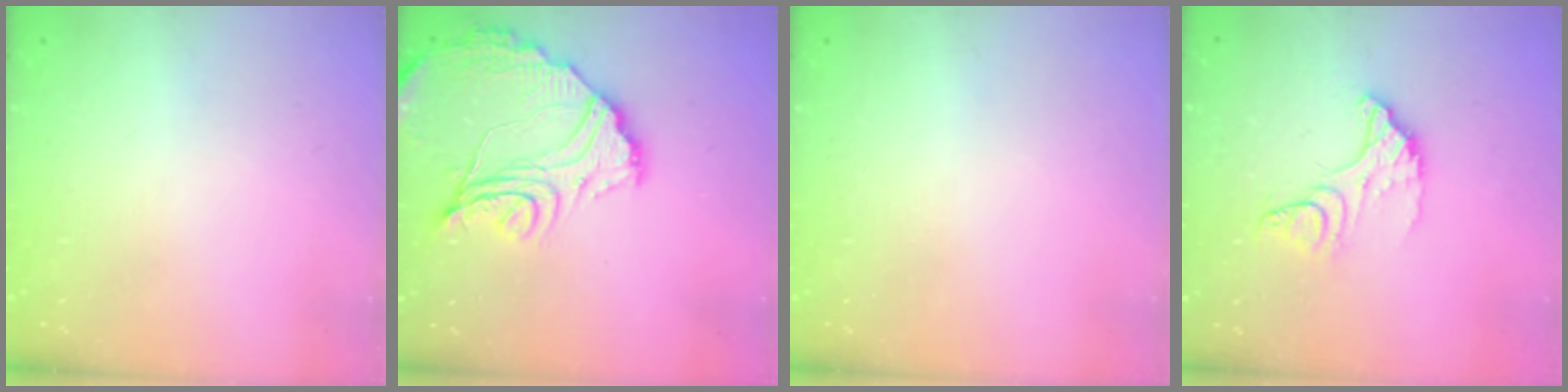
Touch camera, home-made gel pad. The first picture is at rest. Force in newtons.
{"total": 16.8, "press": 16.7, "slide": 1.5}
{"total": 0.0}
{"total": 11.9, "press": 11.8, "slide": 1.2}